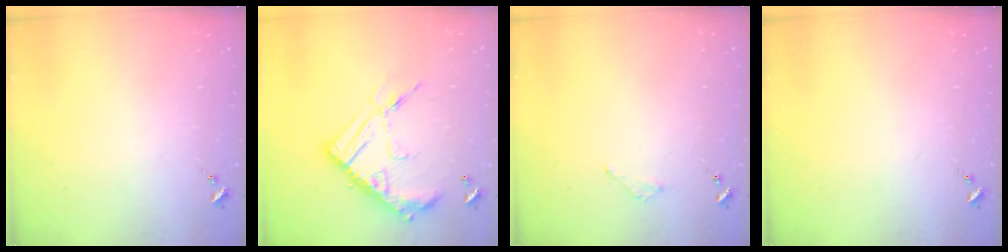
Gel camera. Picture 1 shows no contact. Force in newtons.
{"total": 18.6, "press": 18.5, "slide": 1.7}
{"total": 2.0, "press": 2.0, "slide": 0.3}
{"total": 0.0}